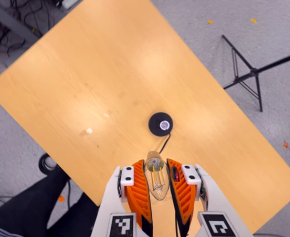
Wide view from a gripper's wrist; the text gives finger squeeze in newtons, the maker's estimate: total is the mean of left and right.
{"total": 20.9, "left": 23.9, "right": 17.8}